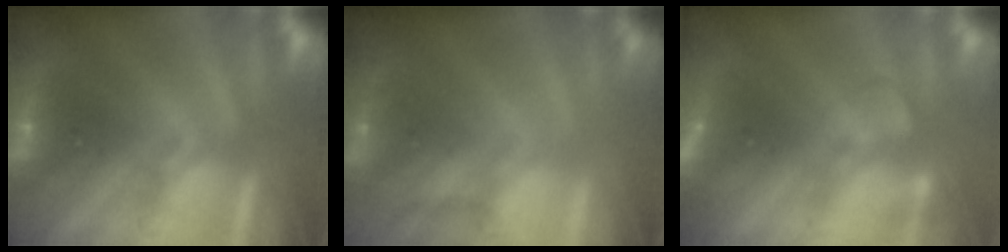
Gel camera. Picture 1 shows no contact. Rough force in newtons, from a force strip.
{"total": 1.7}
{"total": 2.5}